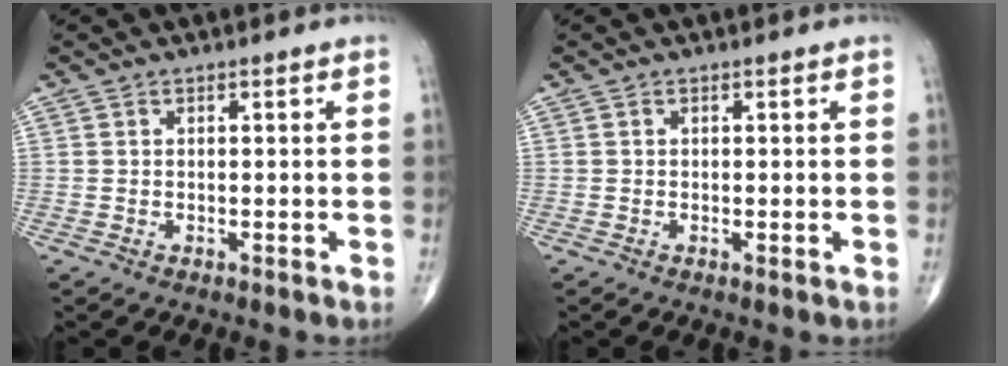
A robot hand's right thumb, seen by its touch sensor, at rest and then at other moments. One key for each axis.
{"total": 0.0}